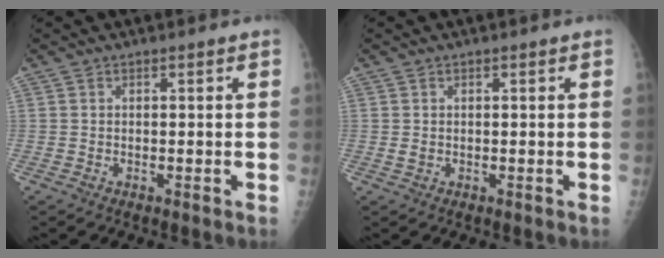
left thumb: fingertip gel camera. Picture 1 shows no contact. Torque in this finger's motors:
{"motor_torque": [-0.04, -0.06, 0.15, -0.02, 0.00]}